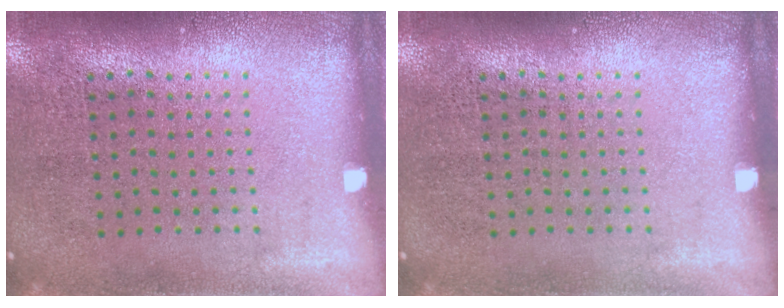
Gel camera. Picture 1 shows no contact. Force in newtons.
{"total": 0.0}